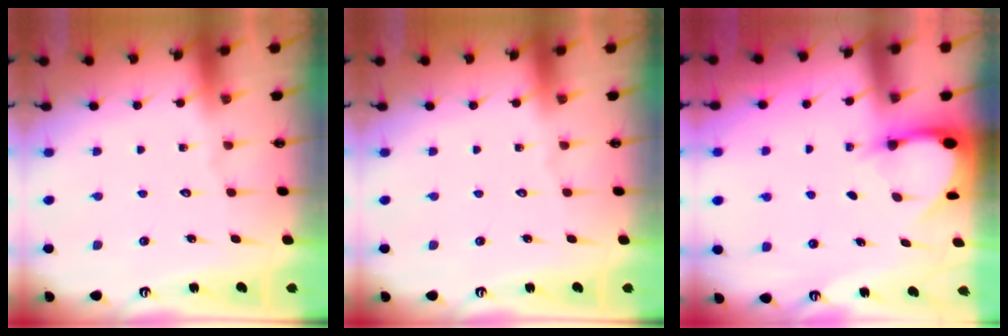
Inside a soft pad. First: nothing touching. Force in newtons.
{"total": 0.0}
{"total": 3.2, "press": 3.2, "slide": 0.3}